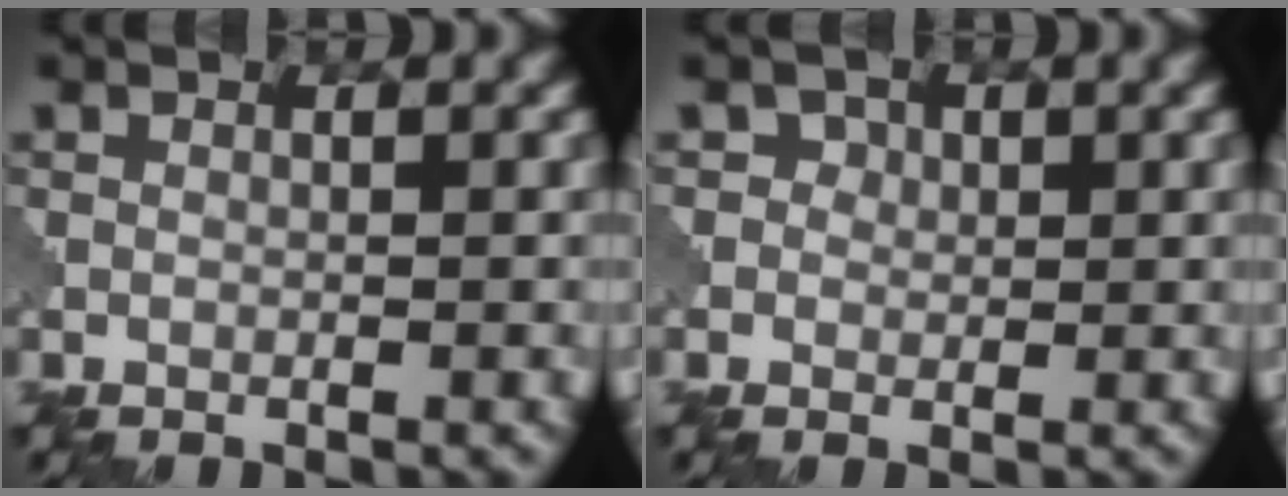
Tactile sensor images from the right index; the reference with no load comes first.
{"total": 1.5, "force": [0.2, 1.4, 0.3], "torque": [-0.003, -0.002, 0.003]}